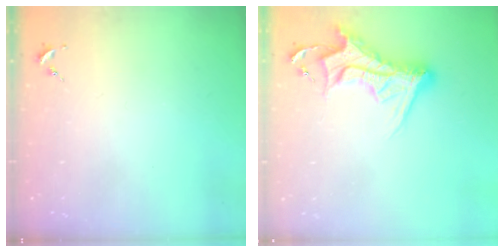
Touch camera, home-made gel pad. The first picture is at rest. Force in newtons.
{"total": 14.0, "press": 14.0, "slide": 1.2}